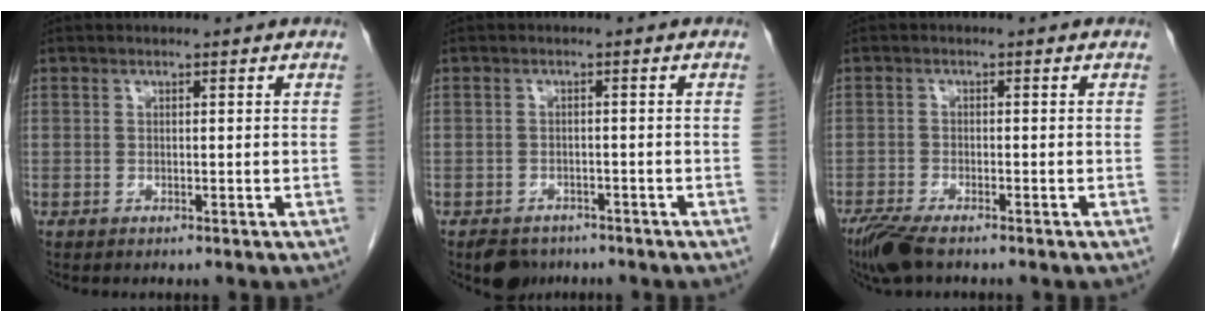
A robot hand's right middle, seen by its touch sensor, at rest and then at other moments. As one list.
[{"total": 4.2, "force": [-3.3, 2.4, 1.0], "torque": [-0.014, 0.001, -0.049]}, {"total": 5.2, "force": [-3.9, 1.1, 3.2], "torque": [-0.065, -0.013, -0.072]}]